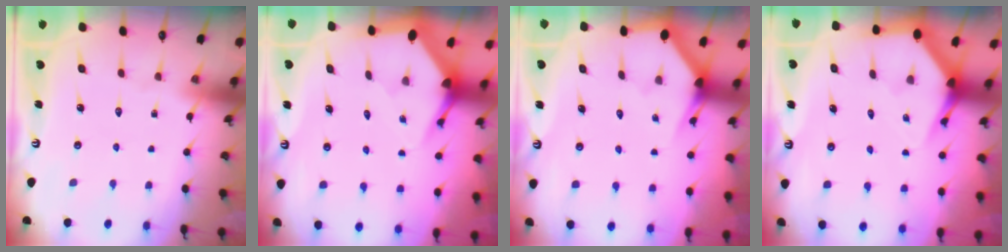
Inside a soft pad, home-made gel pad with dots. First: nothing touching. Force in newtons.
{"total": 5.2, "press": 5.1, "slide": 0.3}
{"total": 3.1, "press": 3.1, "slide": 0.1}
{"total": 4.3, "press": 4.3, "slide": 0.3}